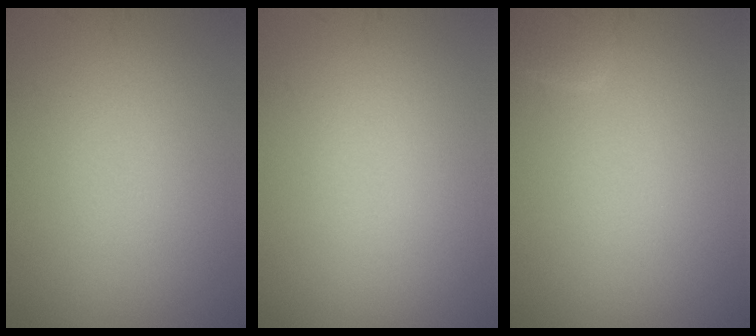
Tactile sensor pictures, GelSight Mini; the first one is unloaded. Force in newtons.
{"total": 0.0}
{"total": 1.1, "press": 1.1, "slide": 0.1}